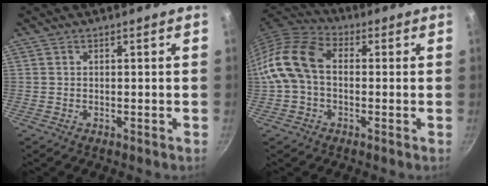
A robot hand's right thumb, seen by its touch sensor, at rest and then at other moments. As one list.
[{"total": 12.4, "force": [0.0, 8.6, 8.9], "torque": [-0.160, 0.034, -0.020]}]